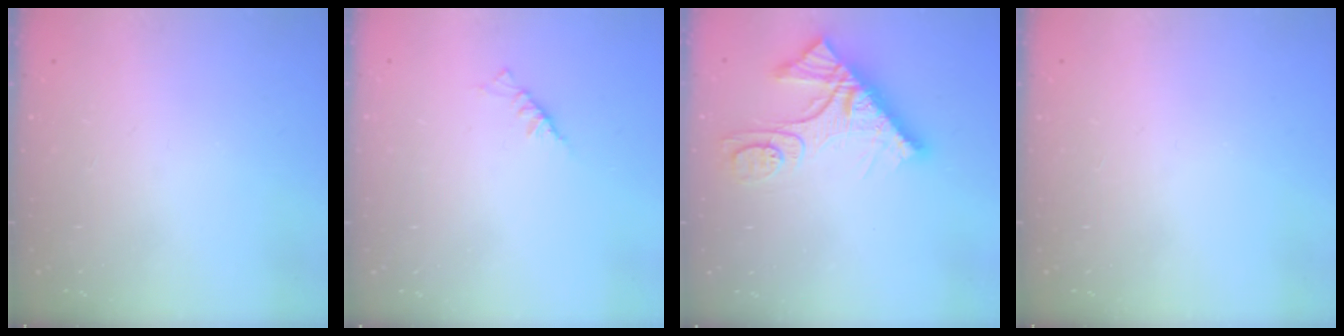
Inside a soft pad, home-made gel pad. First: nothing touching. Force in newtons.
{"total": 2.3, "press": 2.2, "slide": 0.5}
{"total": 14.0, "press": 13.9, "slide": 1.3}
{"total": 0.0}